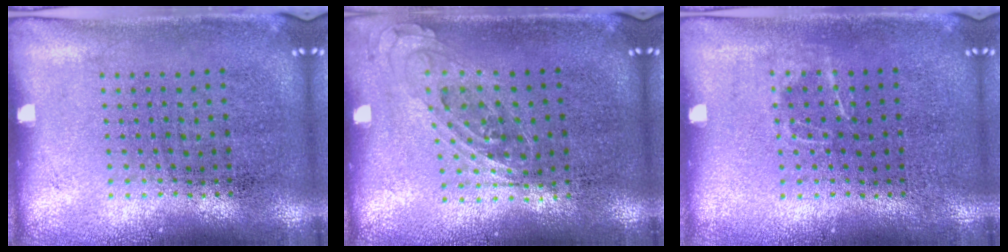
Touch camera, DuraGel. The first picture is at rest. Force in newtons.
{"total": 0.8, "press": 0.7, "slide": 0.3}
{"total": 0.9, "press": 0.8, "slide": 0.2}